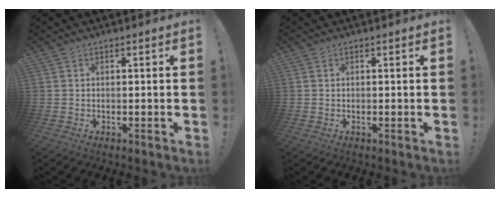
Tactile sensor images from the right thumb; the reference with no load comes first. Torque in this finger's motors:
{"motor_torque": [-0.04, 0.04, 0.40, -0.17, -0.01]}